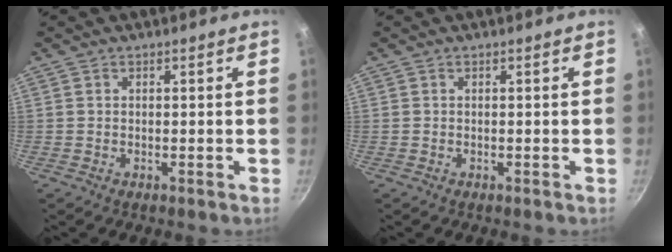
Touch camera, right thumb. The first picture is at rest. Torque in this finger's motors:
{"motor_torque": [0.06, -0.19, -0.50, 0.37, 0.03]}